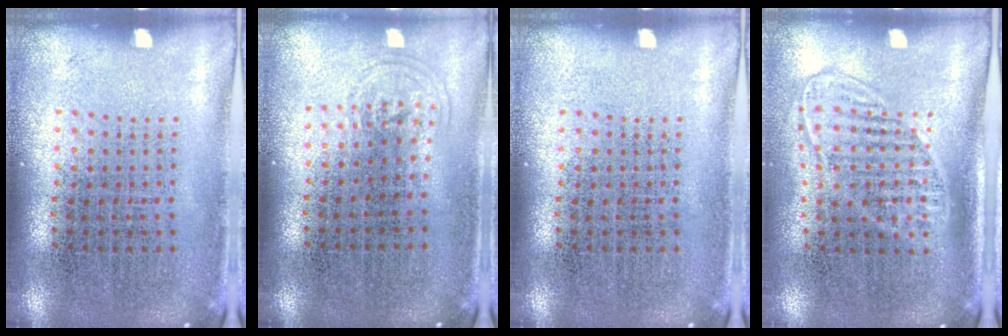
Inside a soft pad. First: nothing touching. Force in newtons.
{"total": 0.7, "press": 0.6, "slide": 0.5}
{"total": 0.0}
{"total": 1.4, "press": 1.1, "slide": 0.7}